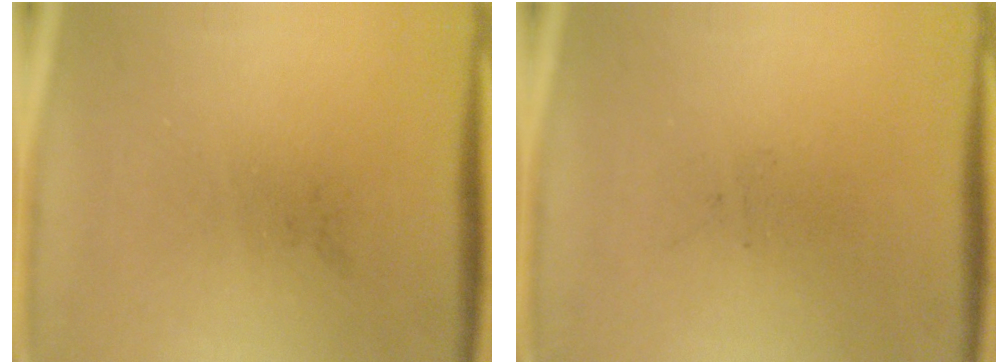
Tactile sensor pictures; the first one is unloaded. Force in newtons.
{"total": 0.0}